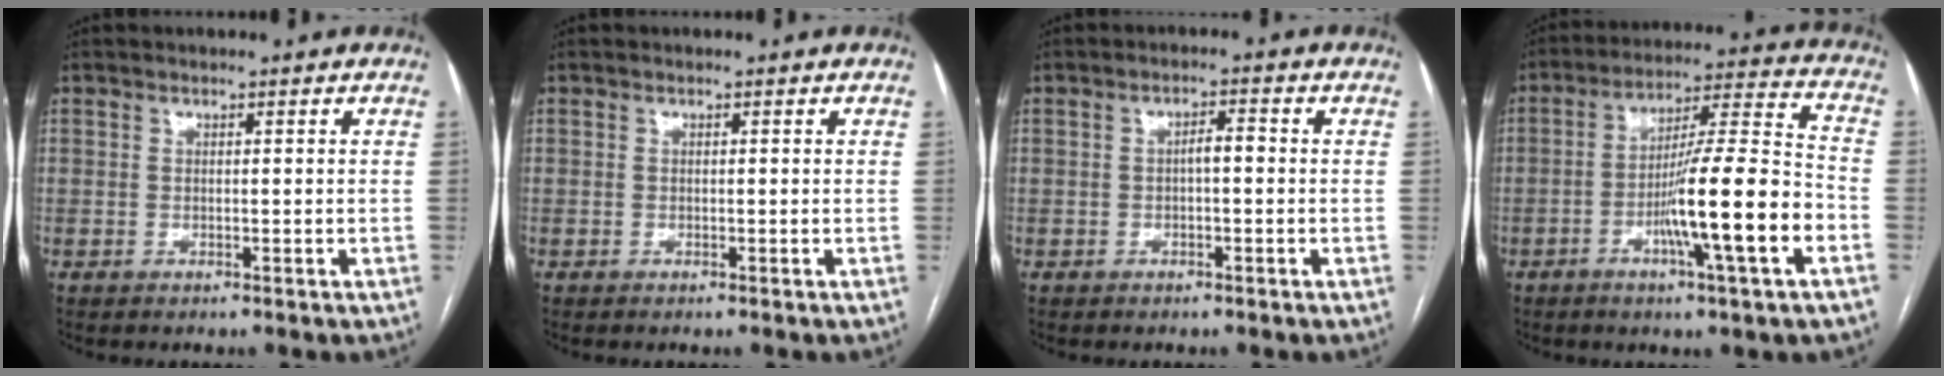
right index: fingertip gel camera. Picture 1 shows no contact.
{"total": 0.0}
{"total": 2.3, "force": [-0.2, 0.7, 2.2], "torque": [-0.034, 0.007, -0.004]}
{"total": 15.7, "force": [-5.2, -0.2, 14.8], "torque": [-0.245, 0.001, -0.086]}